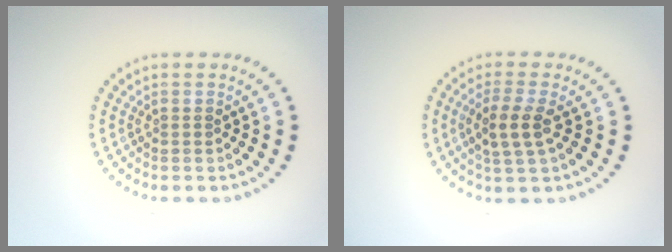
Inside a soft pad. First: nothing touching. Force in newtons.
{"total": 2.9, "press": 2.6, "slide": 1.2}